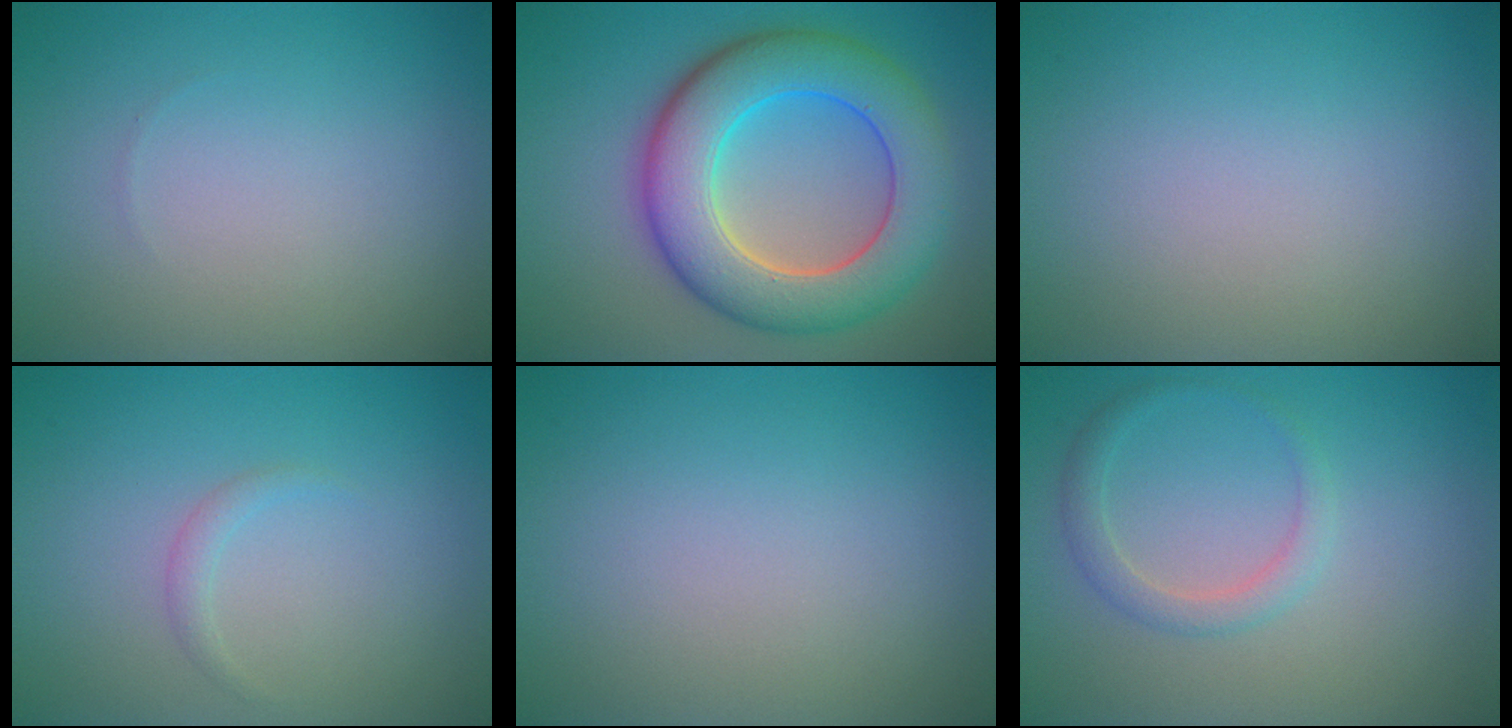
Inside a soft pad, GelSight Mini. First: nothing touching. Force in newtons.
{"total": 9.6, "press": 9.6, "slide": 0.6}
{"total": 0.0}
{"total": 0.9, "press": 0.9, "slide": 0.0}
{"total": 0.0}
{"total": 1.9, "press": 1.9, "slide": 0.1}